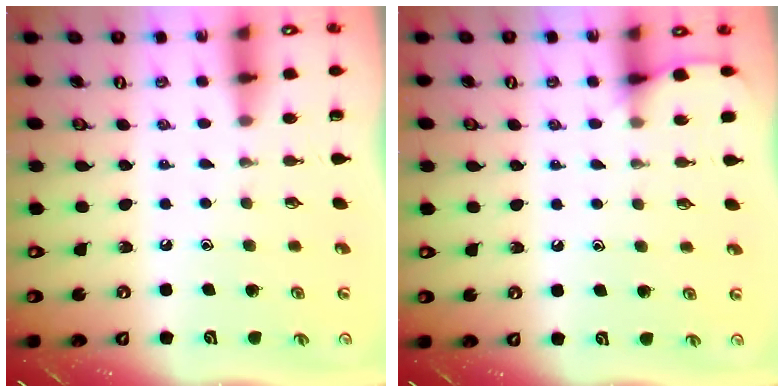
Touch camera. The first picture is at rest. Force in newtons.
{"total": 5.0, "press": 5.0, "slide": 0.7}